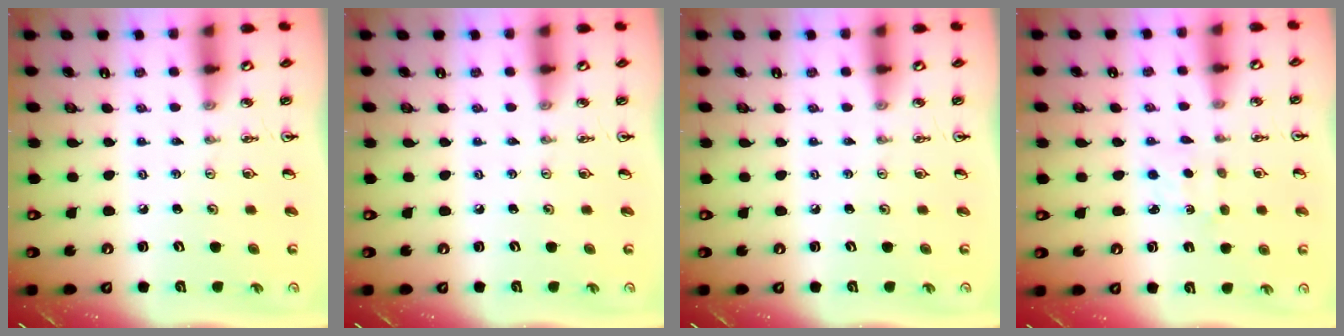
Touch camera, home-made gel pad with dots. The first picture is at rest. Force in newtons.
{"total": 0.0}
{"total": 0.0}
{"total": 0.9, "press": 0.9, "slide": 0.2}